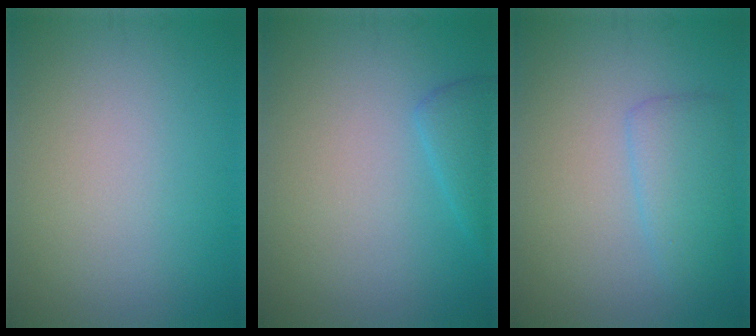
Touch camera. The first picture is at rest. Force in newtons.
{"total": 2.0, "press": 2.0, "slide": 0.2}
{"total": 3.0, "press": 3.0, "slide": 0.2}